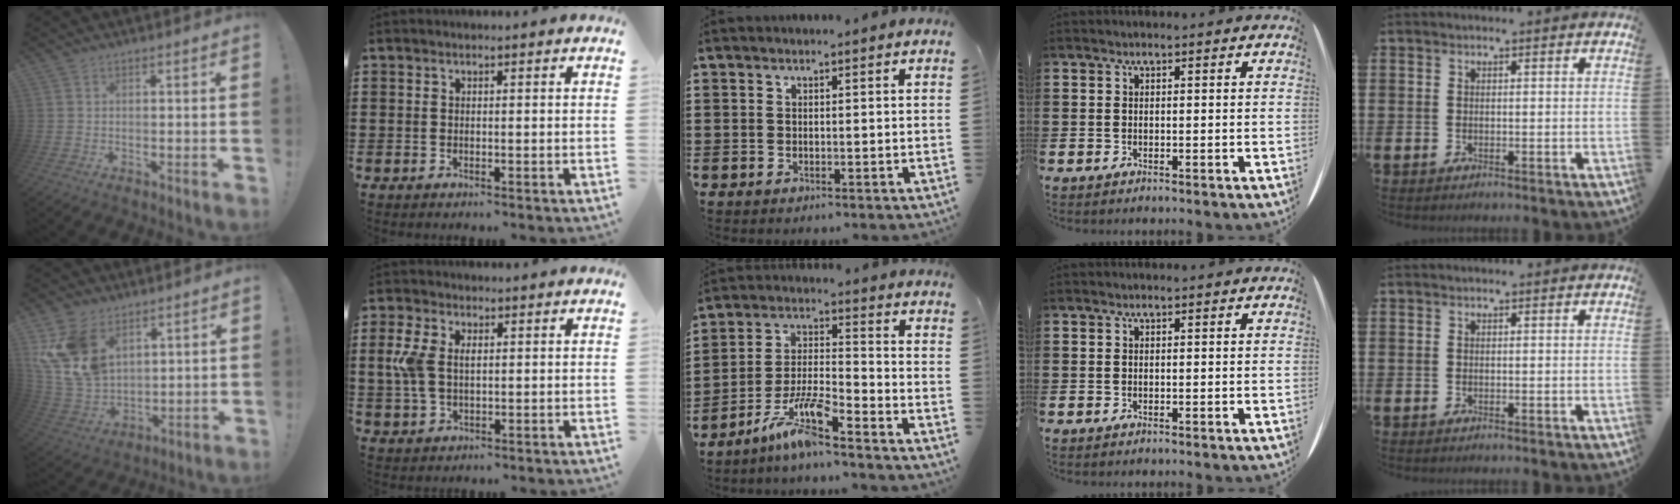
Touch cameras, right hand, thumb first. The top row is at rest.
{"thumb": {"total": 15.3, "force": [7.7, 10.4, 8.2], "torque": [-0.170, -0.044, 0.154]}, "index": {"total": 5.1, "force": [0.7, 3.1, 3.9], "torque": [-0.106, 0.004, 0.004]}, "middle": {"total": 8.4, "force": [-6.4, 0.7, 5.4], "torque": [-0.118, -0.007, -0.124]}}